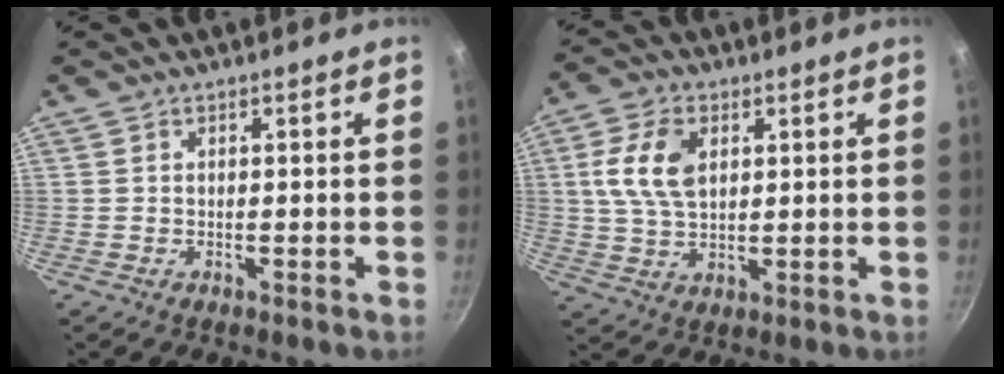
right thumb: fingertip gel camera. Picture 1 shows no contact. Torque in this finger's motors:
{"motor_torque": [1.15, 2.53, 0.97, 0.14, 0.12]}